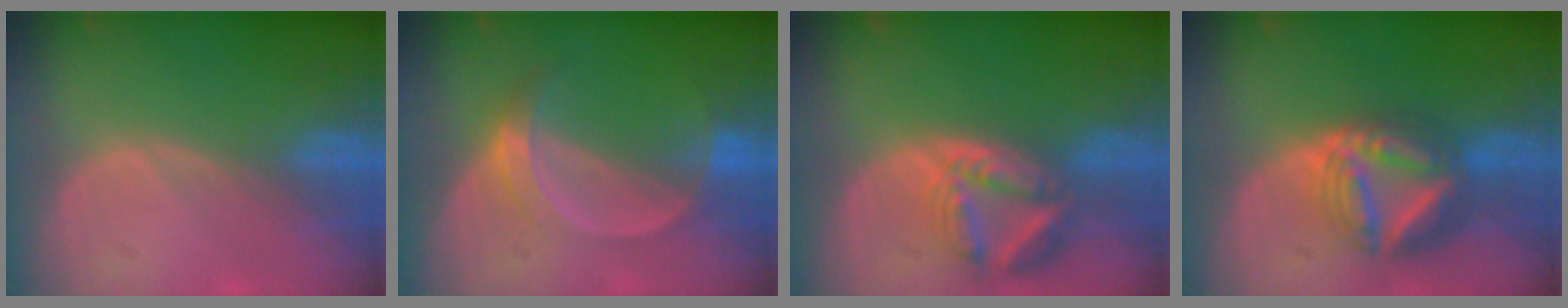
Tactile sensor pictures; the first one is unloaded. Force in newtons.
{"total": 5.3, "press": 4.7, "slide": 2.3}
{"total": 8.0, "press": 7.1, "slide": 3.8}
{"total": 9.1, "press": 9.0, "slide": 0.8}